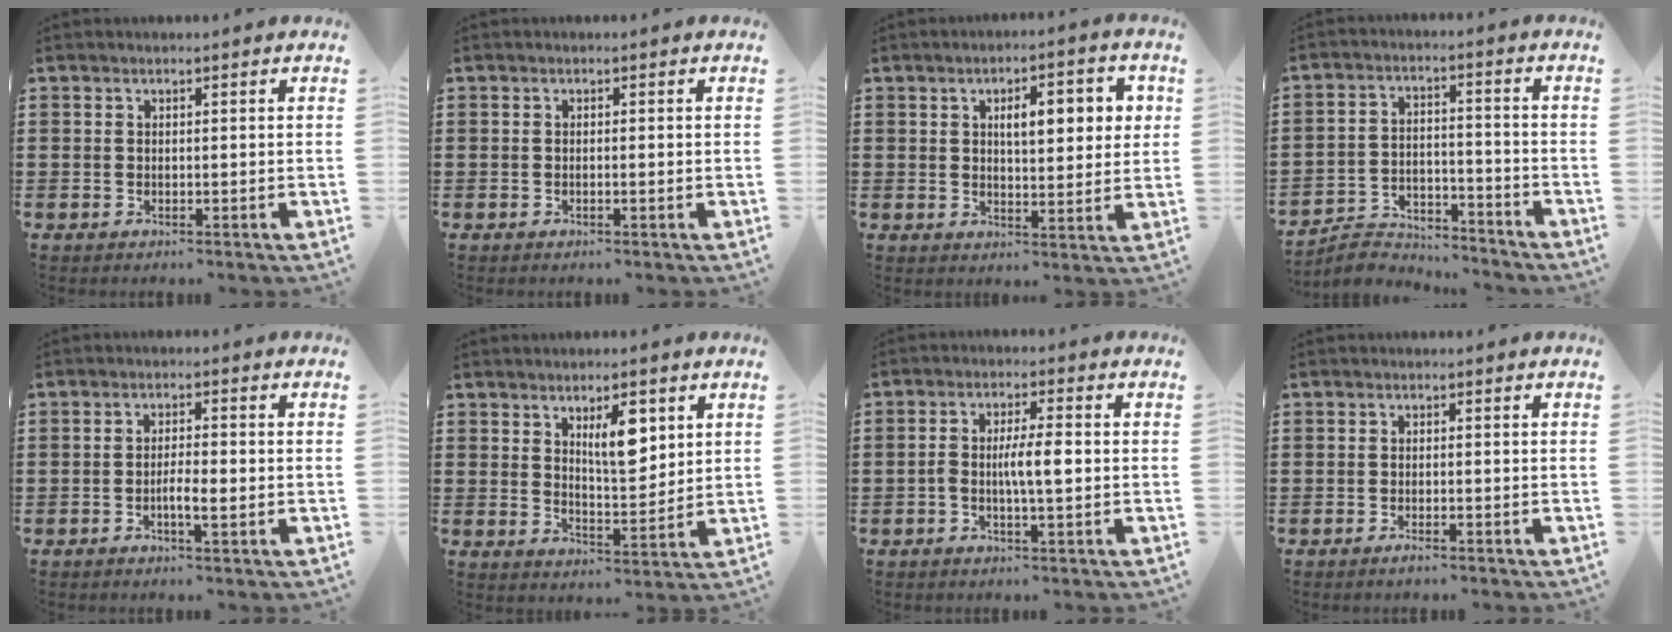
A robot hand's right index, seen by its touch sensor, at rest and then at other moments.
{"total": 0.0}
{"total": 6.0, "force": [1.7, 2.1, 5.4], "torque": [-0.085, -0.001, 0.020]}
{"total": 5.3, "force": [-5.2, 0.9, 0.6], "torque": [-0.018, 0.012, -0.105]}
{"total": 3.4, "force": [-1.0, 0.6, 3.1], "torque": [-0.055, 0.002, -0.020]}
{"total": 7.0, "force": [3.1, 2.8, 5.7], "torque": [-0.088, -0.006, 0.046]}
{"total": 5.2, "force": [-0.7, 1.0, 5.0], "torque": [-0.104, -0.001, -0.020]}
{"total": 1.1, "force": [-0.8, 0.1, 0.7], "torque": [-0.013, -0.004, -0.014]}